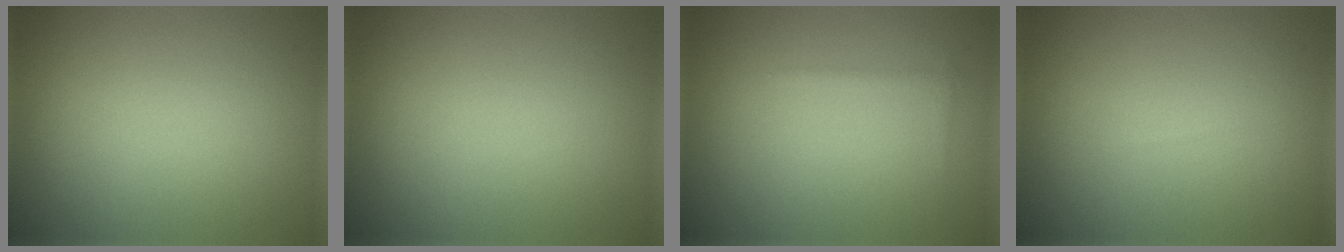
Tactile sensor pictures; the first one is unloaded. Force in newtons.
{"total": 0.0}
{"total": 0.6, "press": 0.6, "slide": 0.1}
{"total": 0.0}